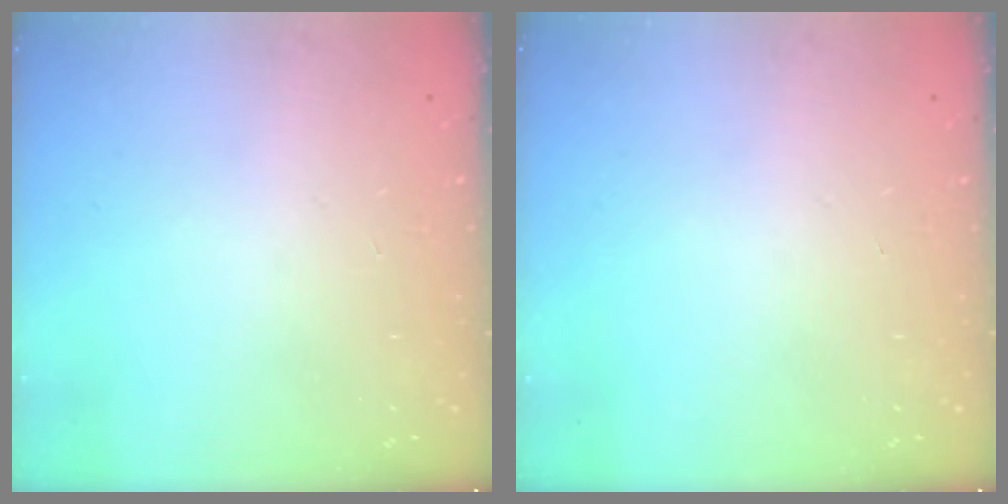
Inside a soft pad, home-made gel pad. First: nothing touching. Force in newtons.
{"total": 0.0}